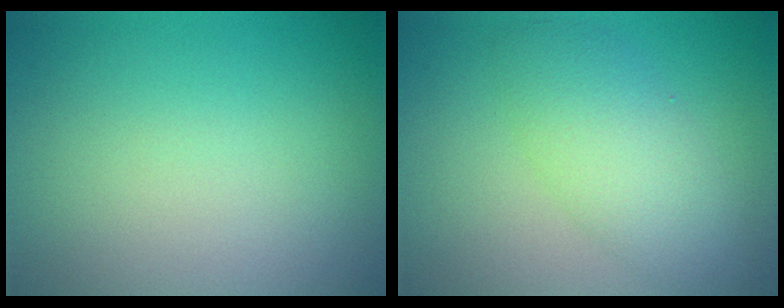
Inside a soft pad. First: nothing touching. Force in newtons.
{"total": 4.5, "press": 4.5, "slide": 0.2}